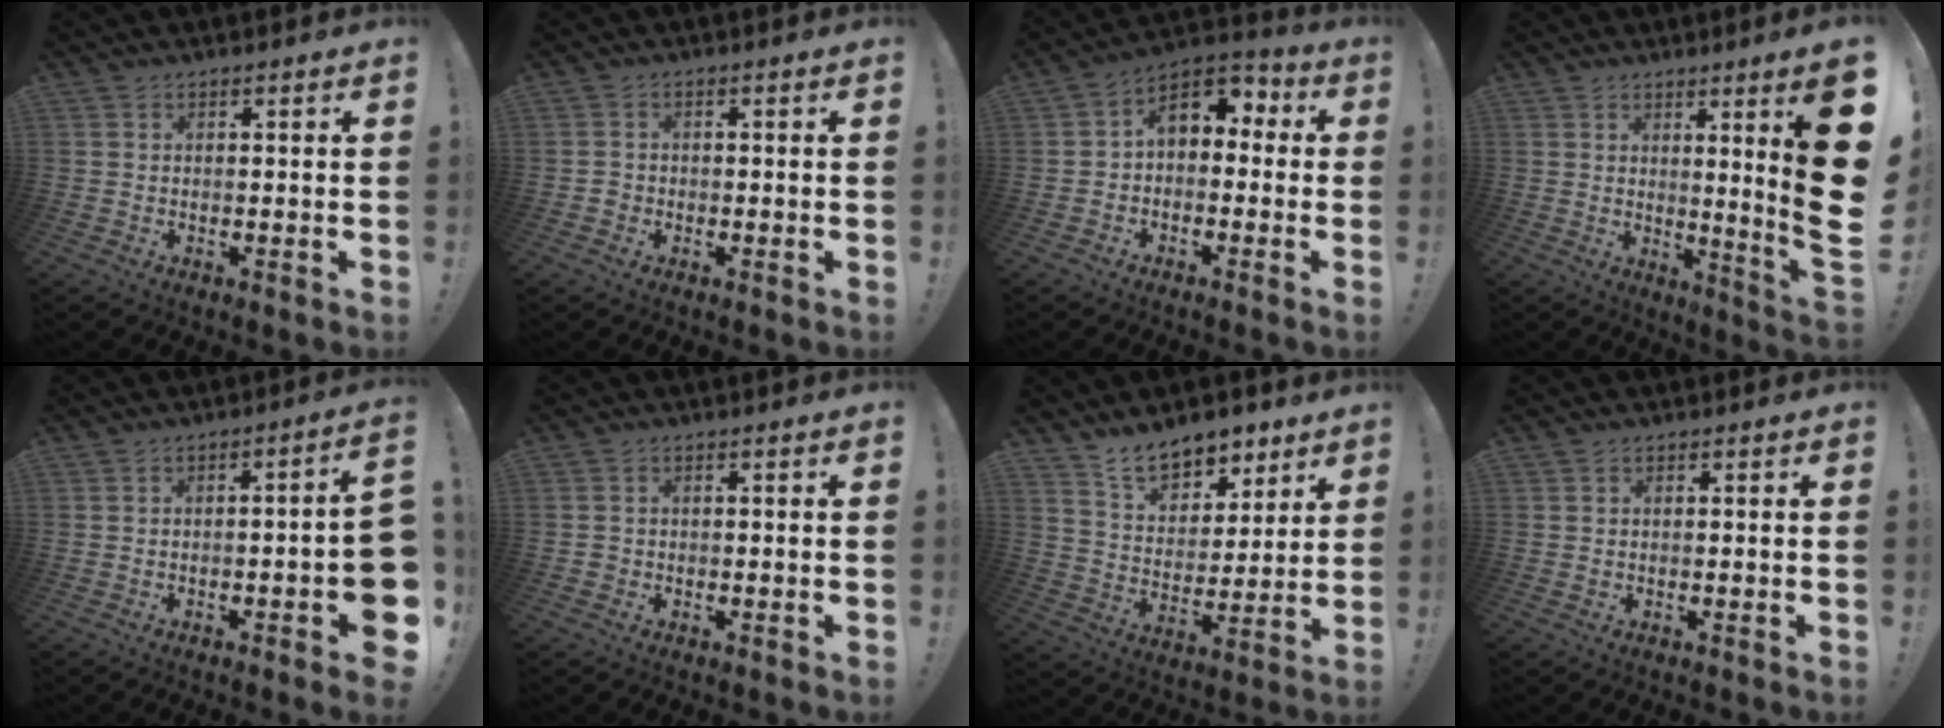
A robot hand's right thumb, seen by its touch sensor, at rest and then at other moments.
{"total": 1.7, "force": [-0.9, 1.4, 0.5], "torque": [-0.008, 0.005, -0.016]}
{"total": 8.4, "force": [1.4, 5.9, 5.8], "torque": [-0.084, 0.005, 0.033]}
{"total": 13.9, "force": [3.4, -1.2, 13.4], "torque": [-0.182, -0.052, 0.036]}
{"total": 8.3, "force": [-2.5, 1.3, 7.8], "torque": [-0.101, 0.004, -0.036]}
{"total": 1.3, "force": [-0.5, 1.2, 0.4], "torque": [-0.007, 0.004, -0.009]}
{"total": 11.9, "force": [9.6, 6.0, 3.8], "torque": [-0.060, -0.069, 0.182]}
{"total": 0.7, "force": [0.0, 0.7, 0.2], "torque": [0.005, 0.000, -0.002]}